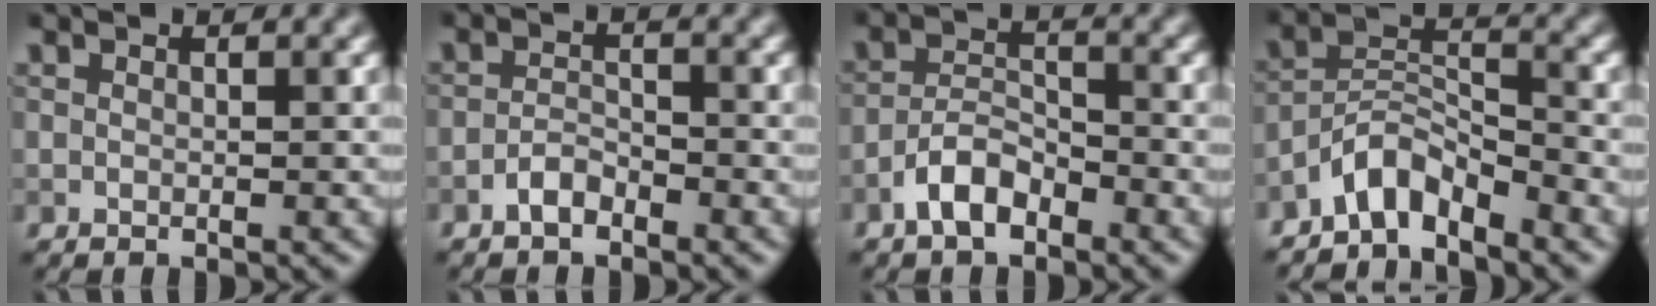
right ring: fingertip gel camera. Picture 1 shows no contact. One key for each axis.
{"total": 1.8, "fx": -1.3, "fy": 0.7, "fz": 1.0, "tx": -0.020, "ty": 0.005, "tz": -0.028}
{"total": 3.4, "fx": -2.3, "fy": 1.5, "fz": 2.1, "tx": -0.037, "ty": 0.011, "tz": -0.048}
{"total": 4.2, "fx": -3.5, "fy": 1.3, "fz": 1.9, "tx": -0.028, "ty": 0.011, "tz": -0.076}